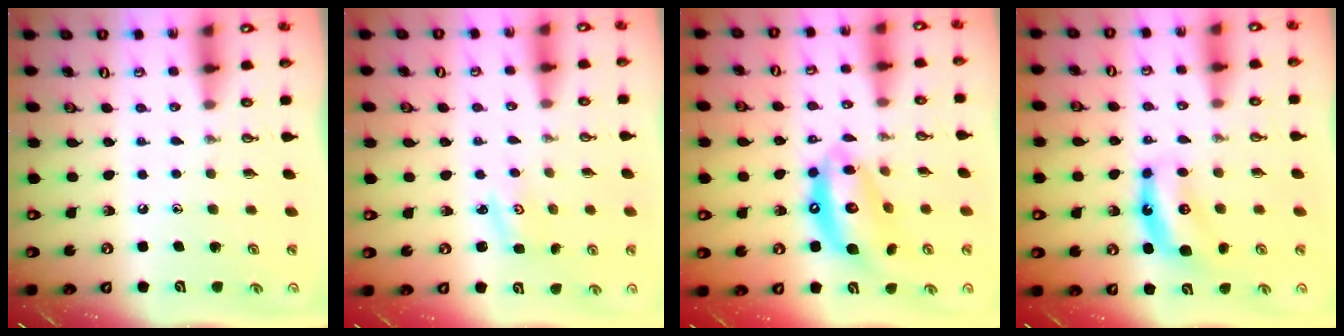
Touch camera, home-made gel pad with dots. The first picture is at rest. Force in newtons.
{"total": 2.5, "press": 2.5, "slide": 0.4}
{"total": 13.8, "press": 13.8, "slide": 1.5}
{"total": 7.5, "press": 7.5, "slide": 0.3}